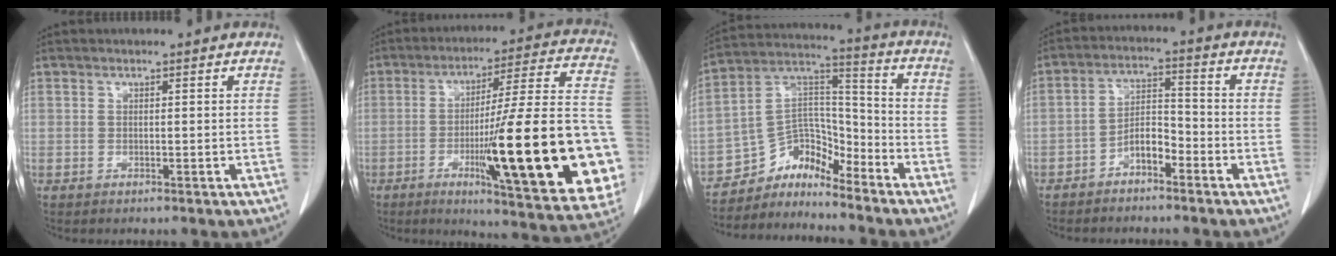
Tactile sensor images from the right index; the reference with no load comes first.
{"total": 27.9, "force": [-6.5, 2.9, 27.0], "torque": [-0.309, 0.003, -0.090]}
{"total": 8.3, "force": [-7.9, 2.4, 0.5], "torque": [-0.002, 0.069, -0.147]}
{"total": 5.1, "force": [-3.2, 2.1, 3.3], "torque": [-0.061, 0.021, -0.059]}